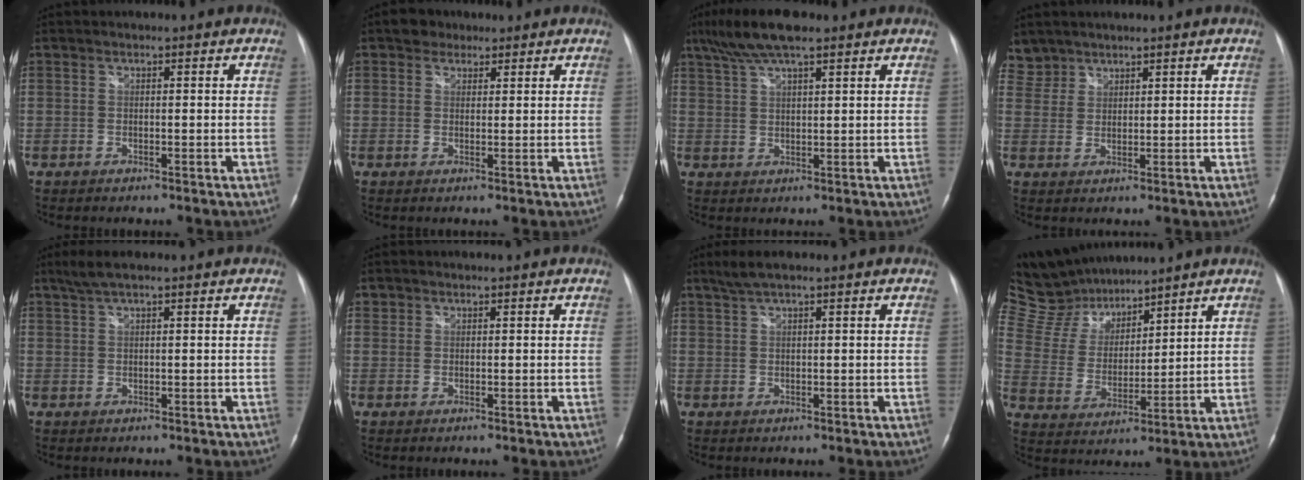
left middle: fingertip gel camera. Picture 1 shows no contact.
{"total": 2.8, "force": [1.9, 2.0, 0.5], "torque": [-0.010, 0.009, 0.027]}
{"total": 8.5, "force": [6.1, 1.4, 5.7], "torque": [-0.112, 0.020, 0.106]}
{"total": 3.7, "force": [3.2, 1.8, -0.7], "torque": [0.019, 0.009, 0.067]}
{"total": 3.2, "force": [2.3, 0.2, 2.2], "torque": [-0.051, 0.013, 0.046]}
{"total": 0.8, "force": [0.5, 0.7, 0.0], "torque": [0.006, 0.004, 0.008]}
{"total": 3.2, "force": [2.4, 0.2, 2.1], "torque": [-0.049, 0.011, 0.048]}
{"total": 13.3, "force": [12.3, 3.7, 3.5], "torque": [-0.082, 0.022, 0.244]}